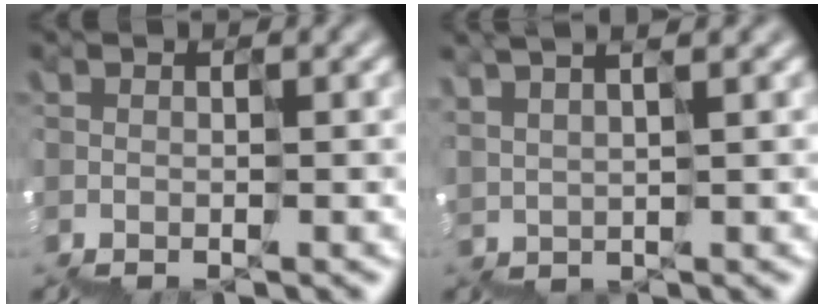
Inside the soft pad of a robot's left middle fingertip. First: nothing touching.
{"total": 3.3, "force": [2.6, 0.9, 1.9], "torque": [0.020, 0.024, 0.046]}